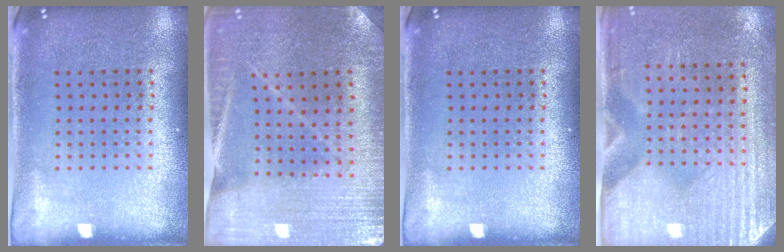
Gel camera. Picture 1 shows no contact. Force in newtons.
{"total": 1.4, "press": 1.4, "slide": 0.2}
{"total": 0.0}
{"total": 2.9, "press": 2.6, "slide": 1.5}